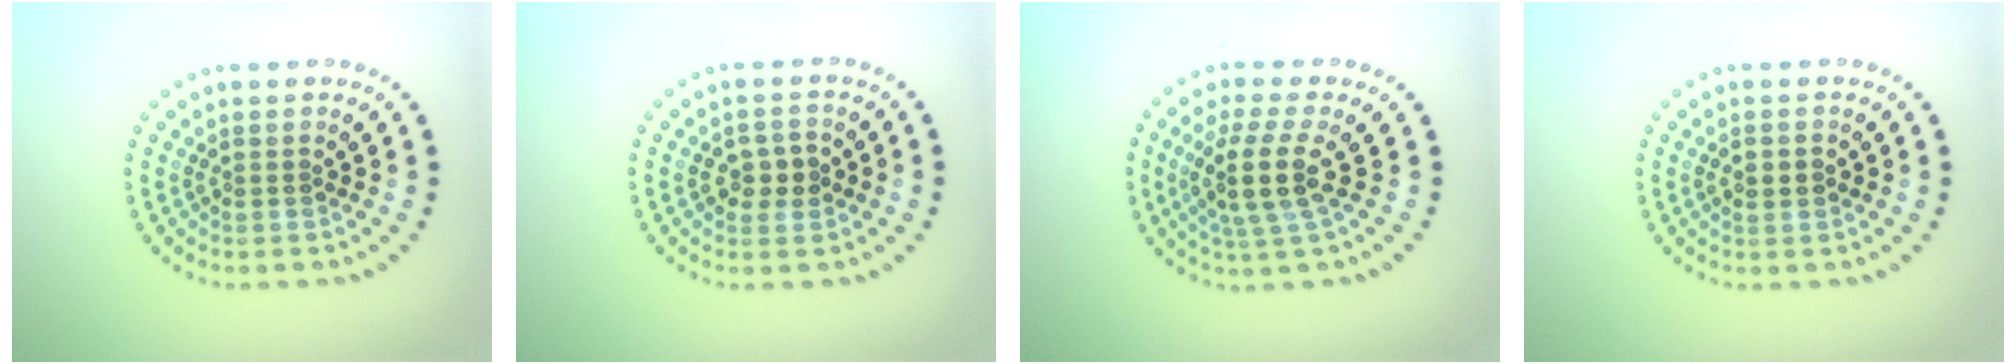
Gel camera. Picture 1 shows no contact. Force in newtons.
{"total": 2.4, "press": 2.4, "slide": 0.3}
{"total": 4.2, "press": 3.4, "slide": 2.5}
{"total": 1.8, "press": 1.8, "slide": 0.1}